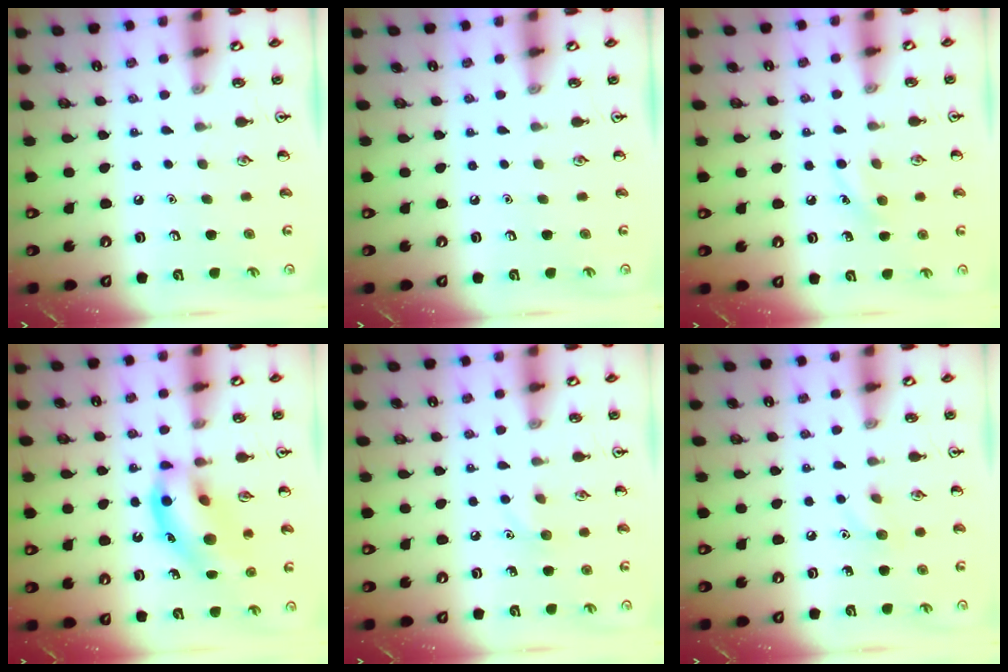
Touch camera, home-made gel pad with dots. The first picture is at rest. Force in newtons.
{"total": 0.0}
{"total": 7.6, "press": 7.3, "slide": 2.1}
{"total": 15.1, "press": 14.7, "slide": 3.5}
{"total": 4.4, "press": 4.2, "slide": 1.4}
{"total": 5.7, "press": 5.4, "slide": 1.9}